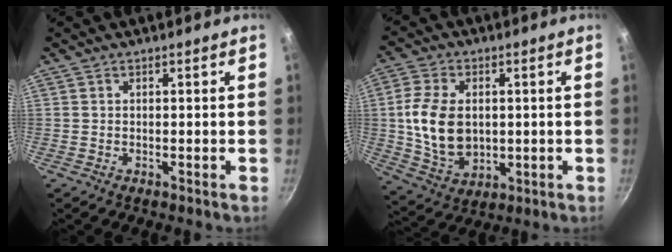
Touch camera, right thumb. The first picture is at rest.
{"total": 13.0, "force": [0.7, 8.9, 9.4], "torque": [-0.165, -0.006, 0.024]}